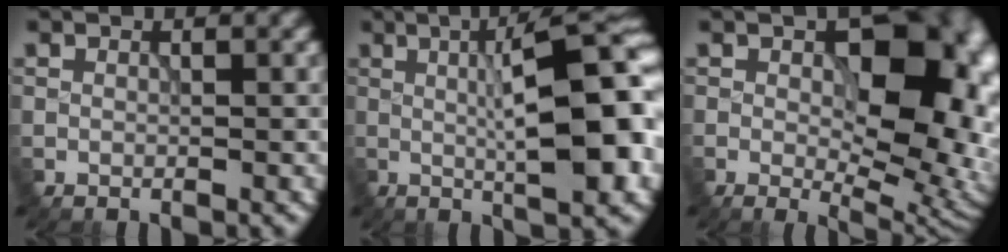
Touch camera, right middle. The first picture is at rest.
{"total": 11.8, "force": [0.4, 3.0, 11.5], "torque": [-0.144, 0.011, 0.003]}
{"total": 12.3, "force": [0.6, 6.5, 10.4], "torque": [-0.120, 0.001, 0.009]}